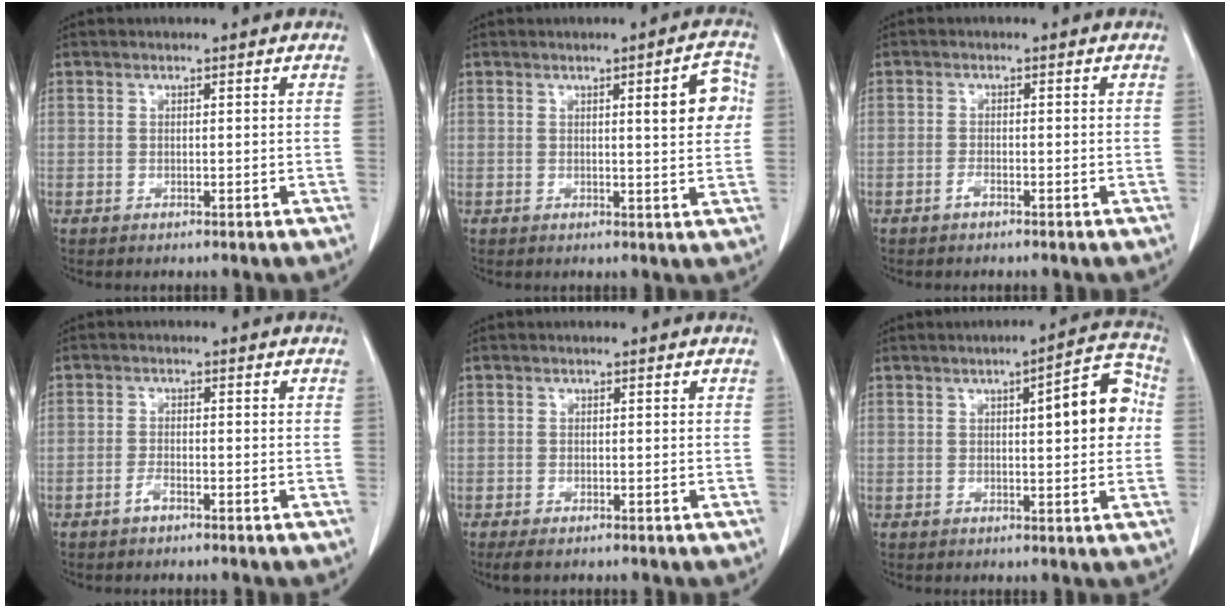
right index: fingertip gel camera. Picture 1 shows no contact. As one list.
[{"total": 6.0, "force": [1.5, 1.0, 5.7], "torque": [-0.069, 0.006, 0.018]}, {"total": 0.9, "force": [-0.7, 0.2, 0.6], "torque": [-0.010, 0.002, -0.012]}, {"total": 1.5, "force": [-1.1, 0.4, 0.9], "torque": [-0.018, 0.002, -0.019]}, {"total": 1.7, "force": [-1.1, 0.6, 1.1], "torque": [-0.022, -0.005, -0.015]}, {"total": 9.0, "force": [1.5, 2.2, 8.6], "torque": [-0.104, 0.023, 0.018]}]